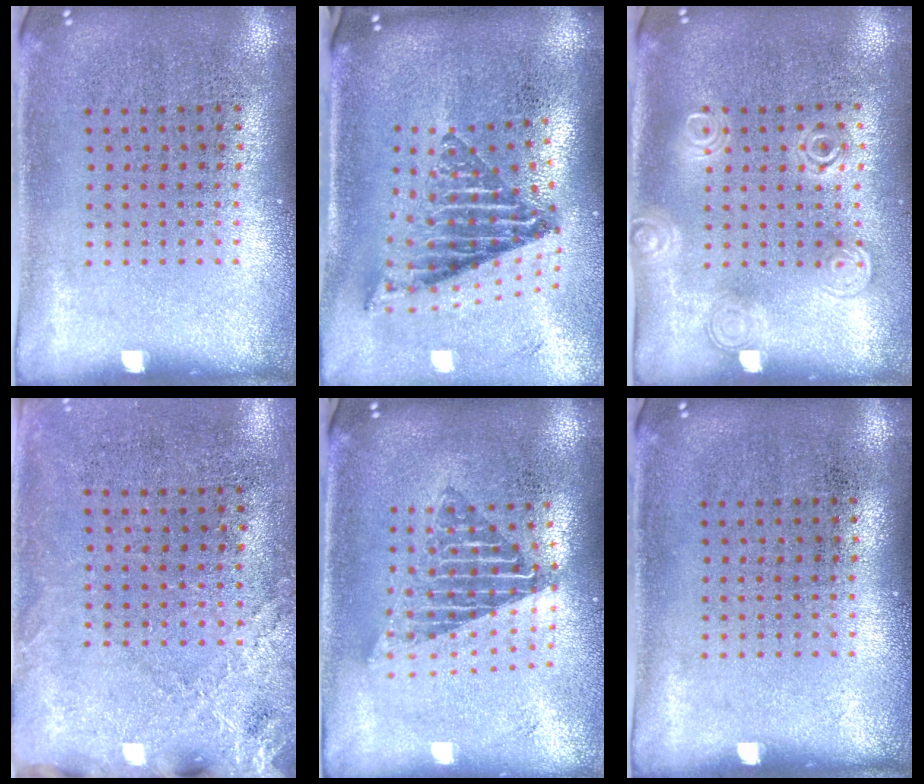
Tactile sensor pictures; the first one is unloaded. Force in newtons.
{"total": 2.1, "press": 1.5, "slide": 1.6}
{"total": 1.4, "press": 1.3, "slide": 0.4}
{"total": 2.5, "press": 2.2, "slide": 1.2}
{"total": 1.7, "press": 1.3, "slide": 1.1}
{"total": 0.0}